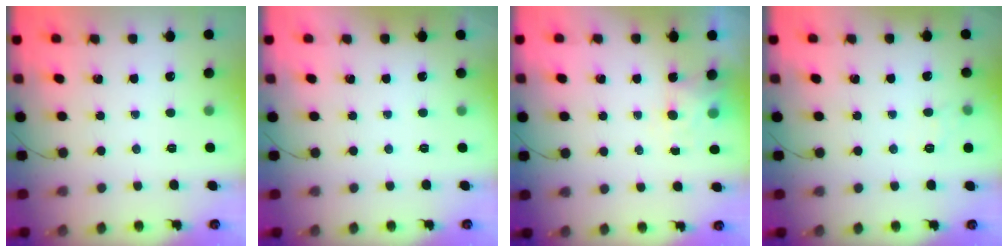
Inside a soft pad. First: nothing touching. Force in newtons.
{"total": 1.8, "press": 1.7, "slide": 0.3}
{"total": 4.6, "press": 4.4, "slide": 1.1}
{"total": 5.9, "press": 5.7, "slide": 1.4}